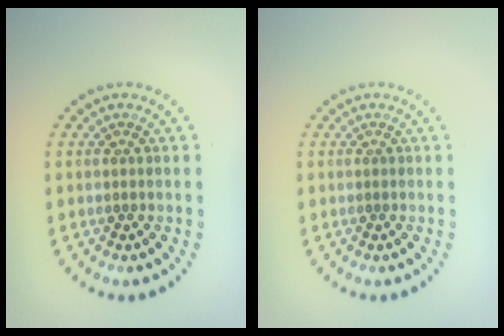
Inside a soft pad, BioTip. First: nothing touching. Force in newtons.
{"total": 0.0}